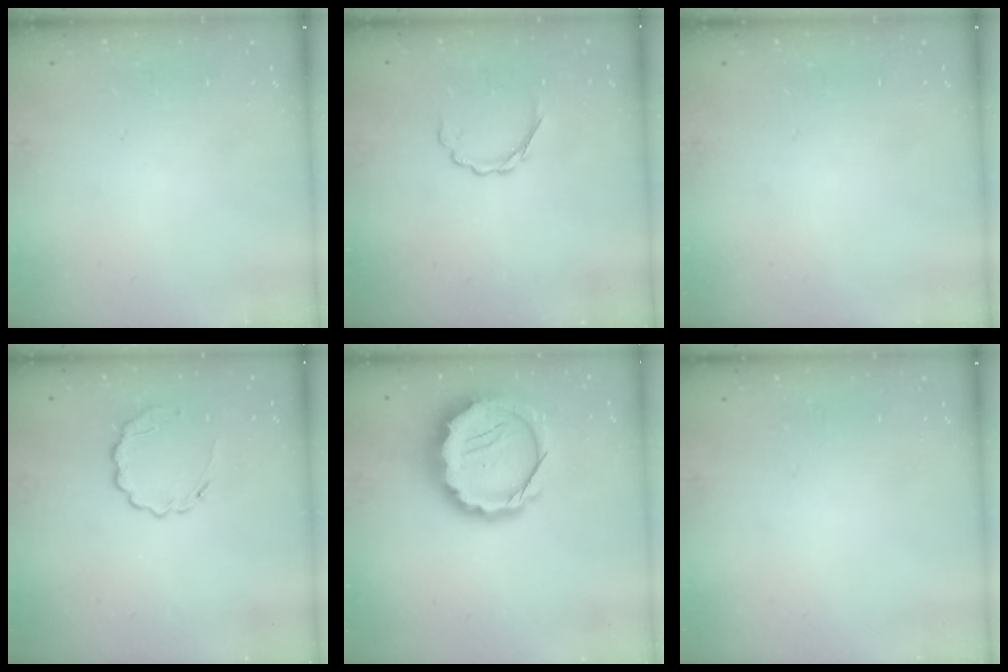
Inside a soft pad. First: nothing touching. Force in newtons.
{"total": 3.6, "press": 3.5, "slide": 0.9}
{"total": 0.0}
{"total": 5.3, "press": 5.1, "slide": 1.5}
{"total": 14.4, "press": 14.1, "slide": 3.1}
{"total": 0.0}